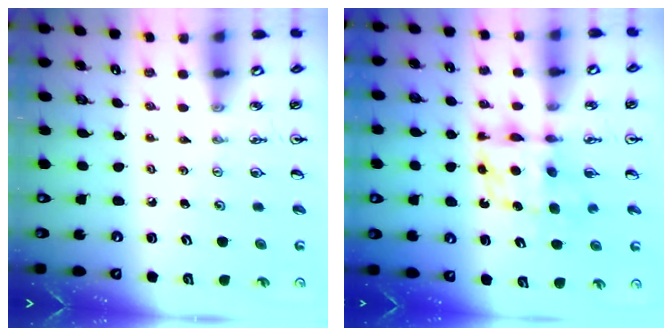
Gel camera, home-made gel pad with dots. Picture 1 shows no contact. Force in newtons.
{"total": 6.5, "press": 6.4, "slide": 0.7}